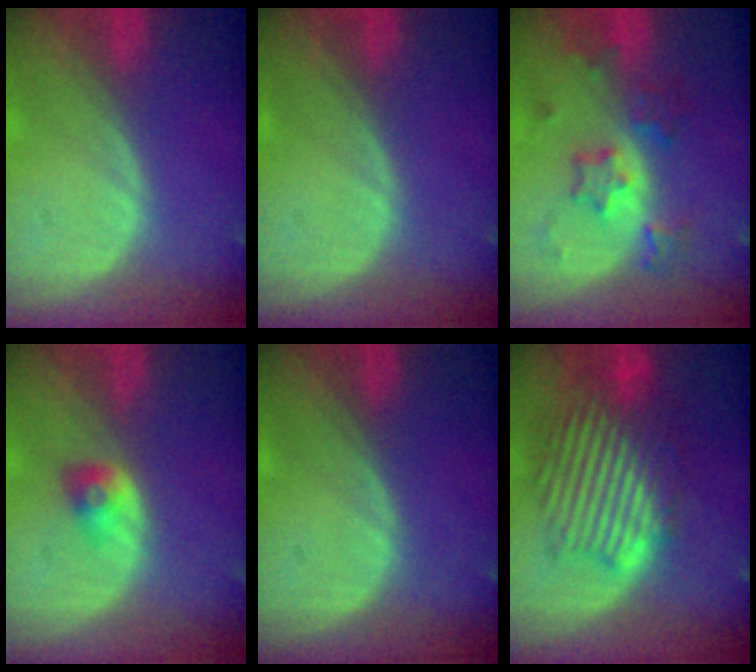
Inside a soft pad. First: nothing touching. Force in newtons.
{"total": 0.0}
{"total": 6.1, "press": 5.8, "slide": 1.7}
{"total": 2.7, "press": 2.4, "slide": 1.2}
{"total": 0.0}
{"total": 10.0, "press": 10.0, "slide": 0.5}